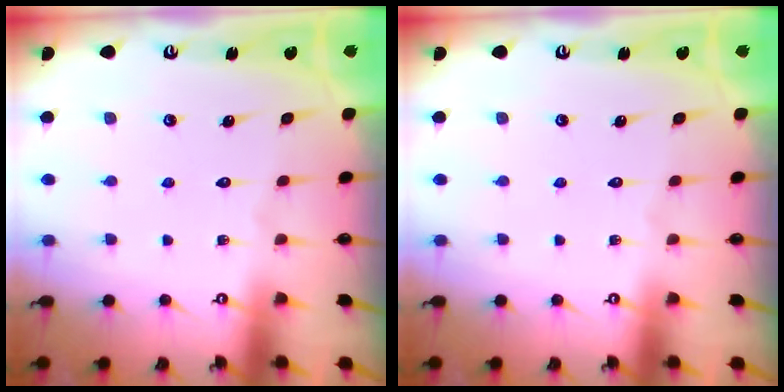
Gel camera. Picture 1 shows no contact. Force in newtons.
{"total": 0.0}